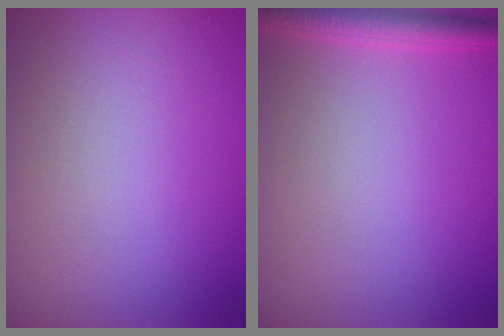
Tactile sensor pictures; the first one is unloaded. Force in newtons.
{"total": 2.7, "press": 2.7, "slide": 0.1}